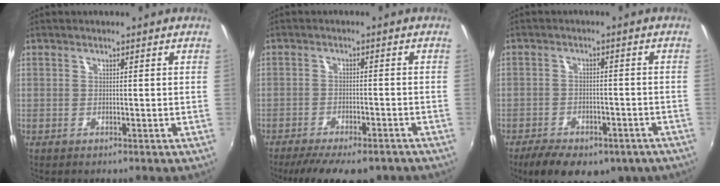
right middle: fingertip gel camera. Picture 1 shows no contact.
{"total": 12.7, "force": [-9.9, 4.1, 6.9], "torque": [-0.141, -0.036, -0.146]}
{"total": 14.1, "force": [-9.7, 6.9, 7.5], "torque": [-0.161, -0.017, -0.129]}